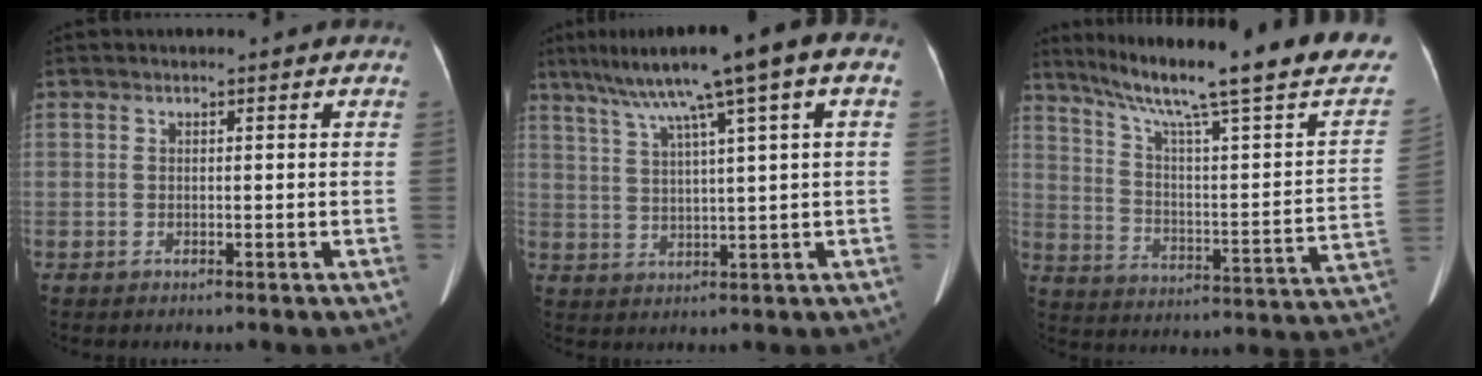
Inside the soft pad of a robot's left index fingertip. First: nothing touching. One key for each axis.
{"total": 13.3, "fx": 7.0, "fy": 0.4, "fz": 11.3, "tx": -0.180, "ty": 0.044, "tz": 0.110}
{"total": 27.6, "fx": 21.8, "fy": 1.5, "fz": 17.0, "tx": -0.256, "ty": -0.049, "tz": 0.286}